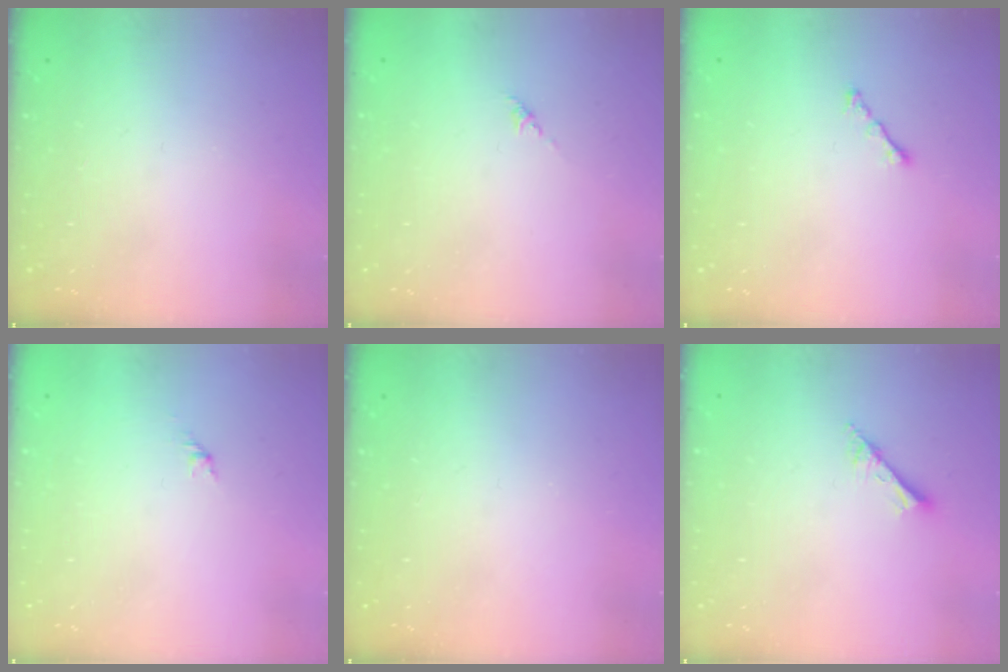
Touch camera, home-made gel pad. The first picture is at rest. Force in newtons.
{"total": 0.0}
{"total": 1.7, "press": 1.6, "slide": 0.6}
{"total": 1.7, "press": 1.6, "slide": 0.7}
{"total": 0.0}
{"total": 2.5, "press": 2.5, "slide": 0.2}